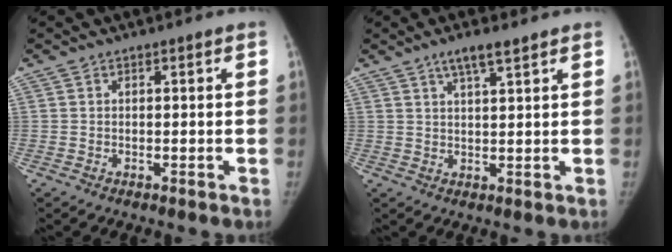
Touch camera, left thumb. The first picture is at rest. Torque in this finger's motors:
{"motor_torque": [0.57, -0.25, 0.85, -0.95, 0.24]}